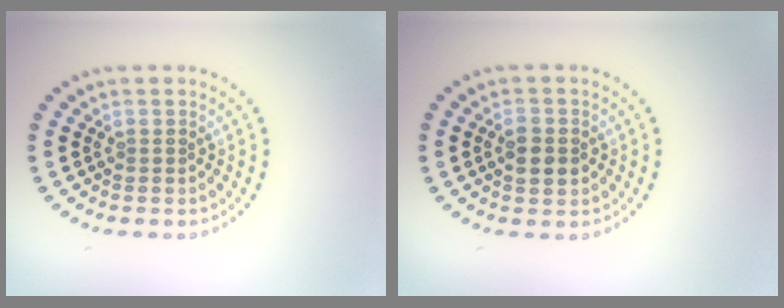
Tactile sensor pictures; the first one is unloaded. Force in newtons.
{"total": 2.9, "press": 2.9, "slide": 0.1}